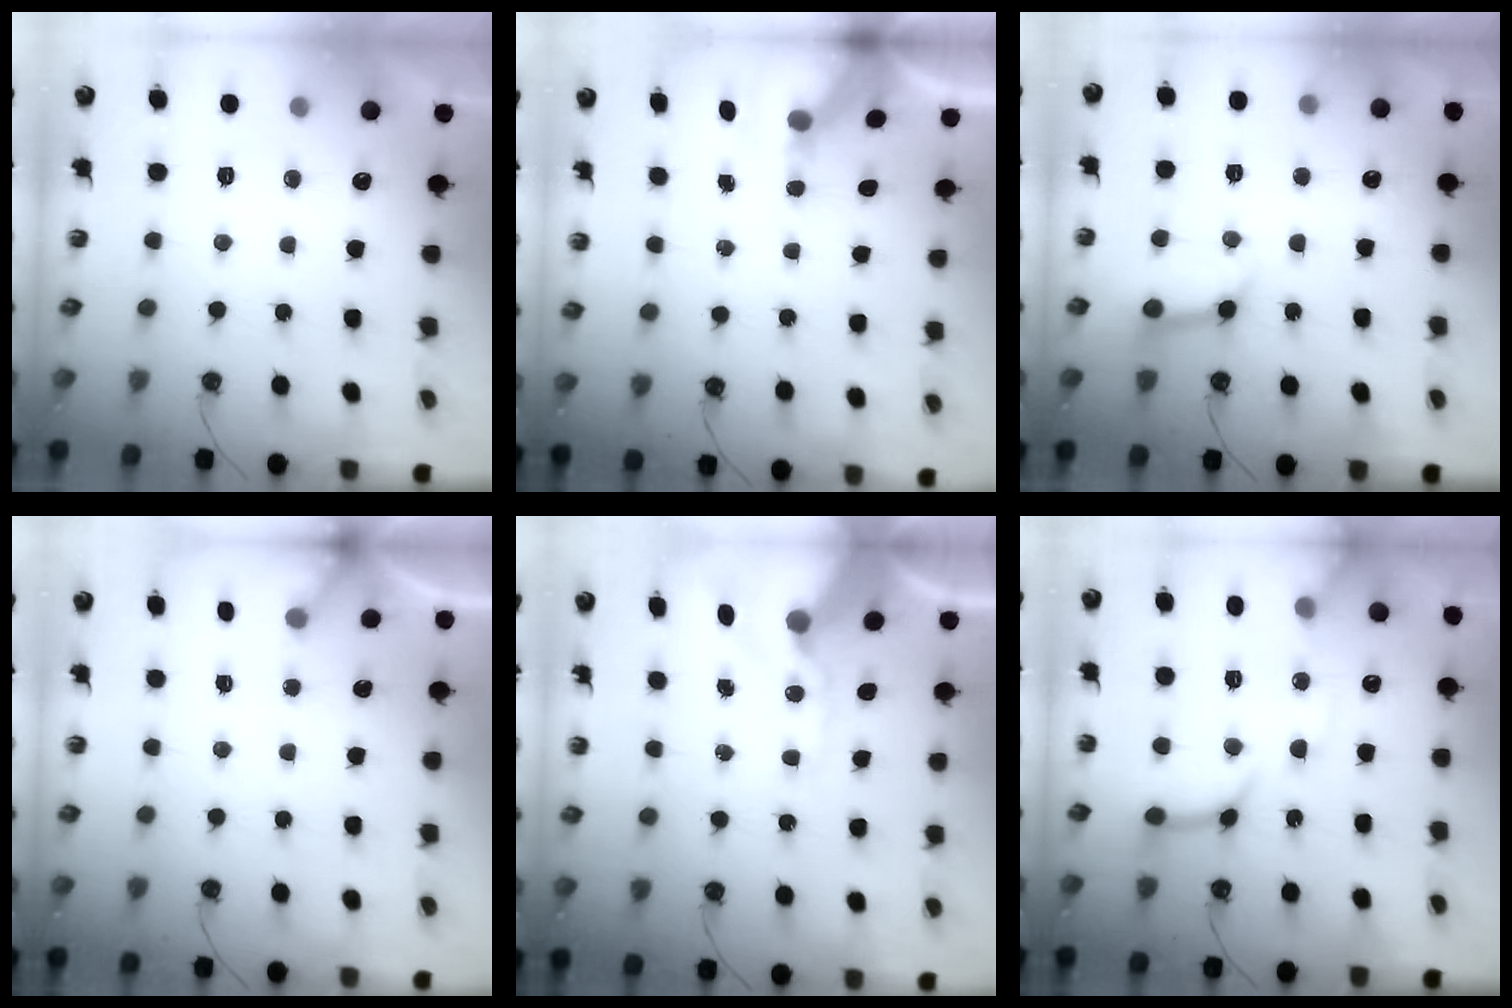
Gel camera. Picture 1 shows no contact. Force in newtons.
{"total": 6.4, "press": 6.4, "slide": 0.9}
{"total": 10.2, "press": 10.2, "slide": 1.2}
{"total": 3.0, "press": 3.0, "slide": 0.2}
{"total": 14.6, "press": 14.5, "slide": 2.1}
{"total": 12.3, "press": 12.3, "slide": 1.0}